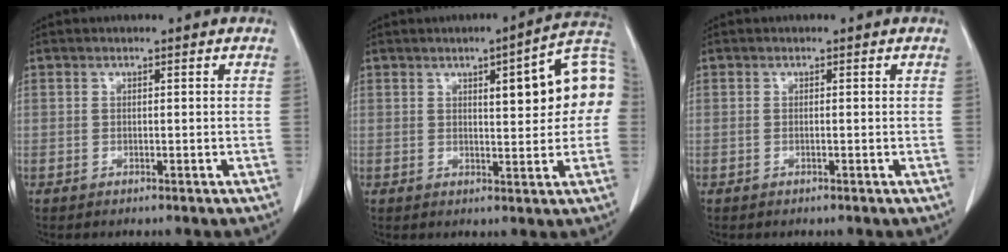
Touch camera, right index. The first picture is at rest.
{"total": 11.7, "force": [1.9, 2.4, 11.3], "torque": [-0.143, 0.030, 0.021]}
{"total": 0.0}